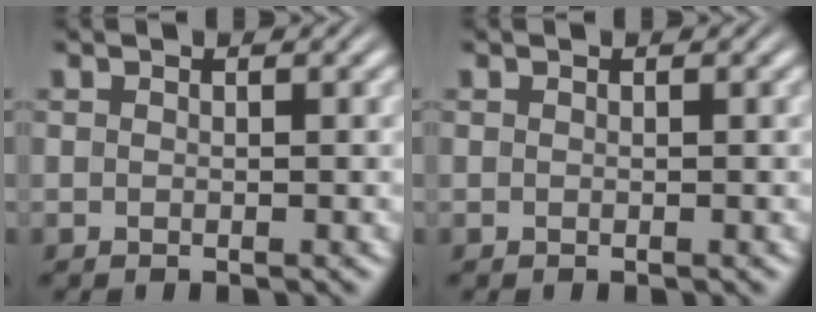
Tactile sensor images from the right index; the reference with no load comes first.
{"total": 0.0}